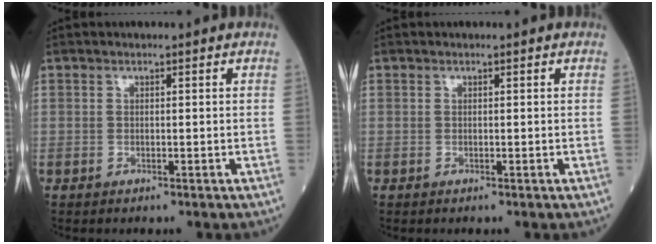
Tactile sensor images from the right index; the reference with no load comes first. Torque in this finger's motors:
{"motor_torque": [0.00, 0.00, 0.00, 0.00]}